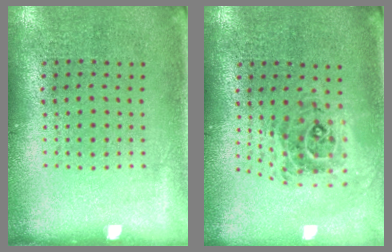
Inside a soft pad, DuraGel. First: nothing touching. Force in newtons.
{"total": 1.0, "press": 0.9, "slide": 0.3}